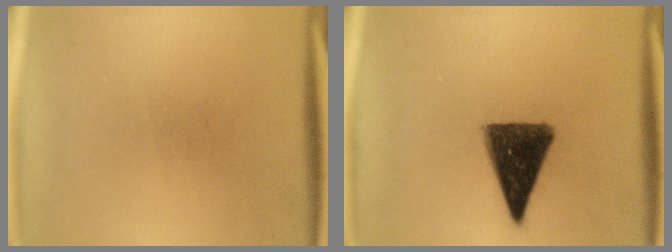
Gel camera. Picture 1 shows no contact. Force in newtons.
{"total": 12.4}